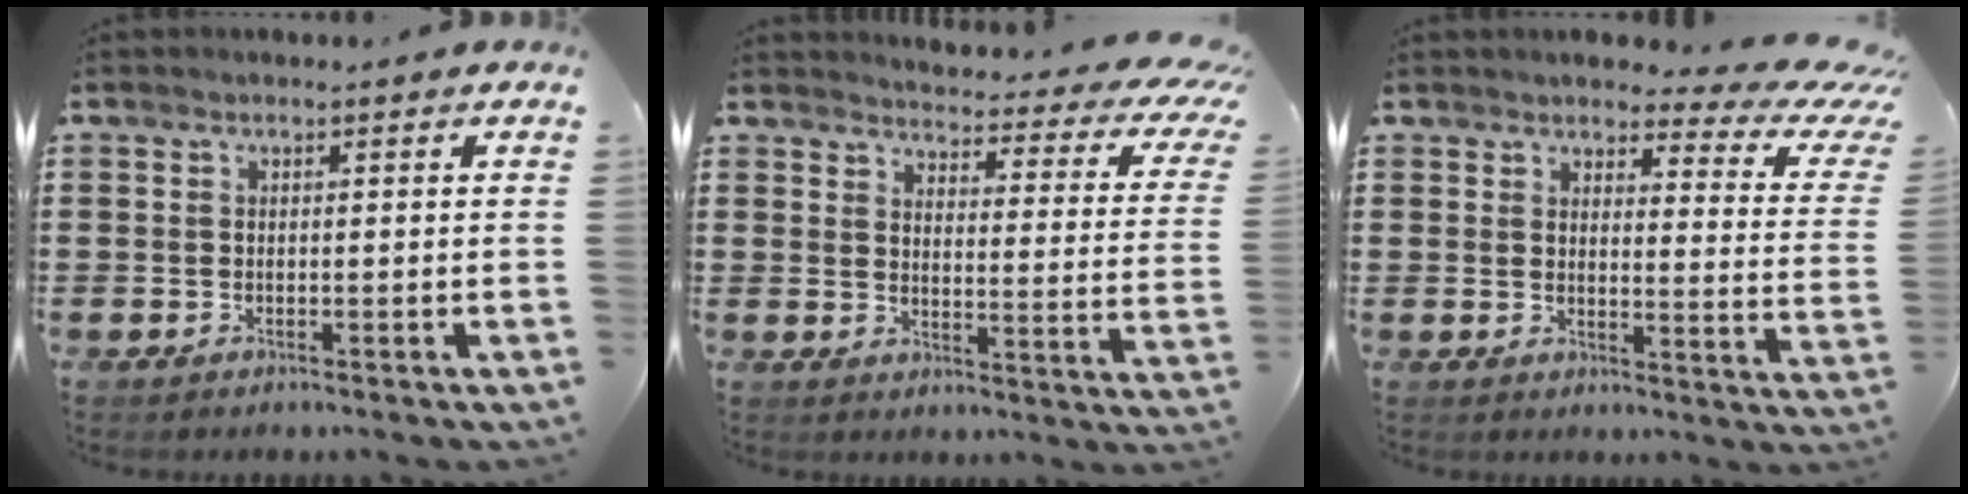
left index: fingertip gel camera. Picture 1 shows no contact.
{"total": 3.8, "force": [3.4, 0.3, 1.7], "torque": [-0.038, -0.037, 0.048]}
{"total": 4.6, "force": [3.9, 1.1, 2.3], "torque": [-0.040, -0.029, 0.060]}